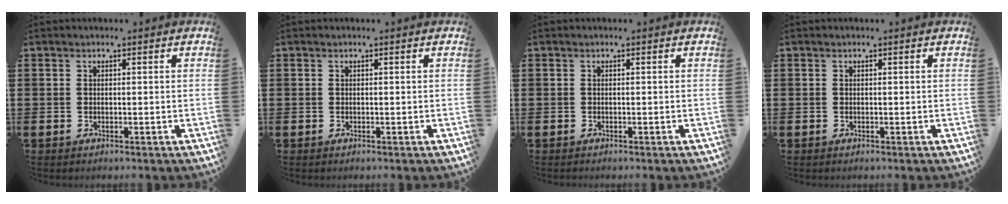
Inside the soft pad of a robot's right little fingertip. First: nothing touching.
{"total": 0.0}
{"total": 0.0}
{"total": 0.0}